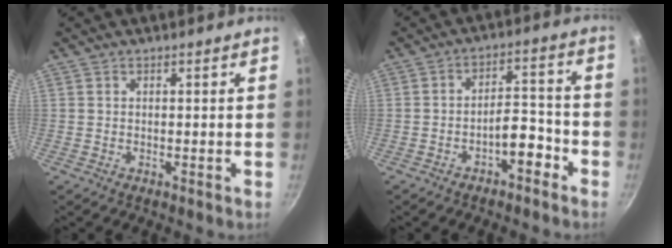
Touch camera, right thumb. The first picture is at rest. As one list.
[{"total": 6.4, "force": [-3.7, 2.8, 4.4], "torque": [-0.045, 0.049, -0.050]}]